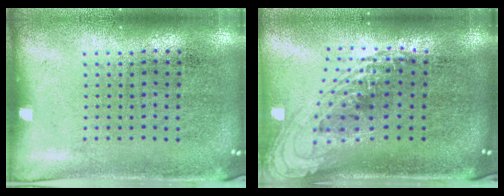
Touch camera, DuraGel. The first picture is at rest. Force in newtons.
{"total": 2.2, "press": 1.6, "slide": 1.5}